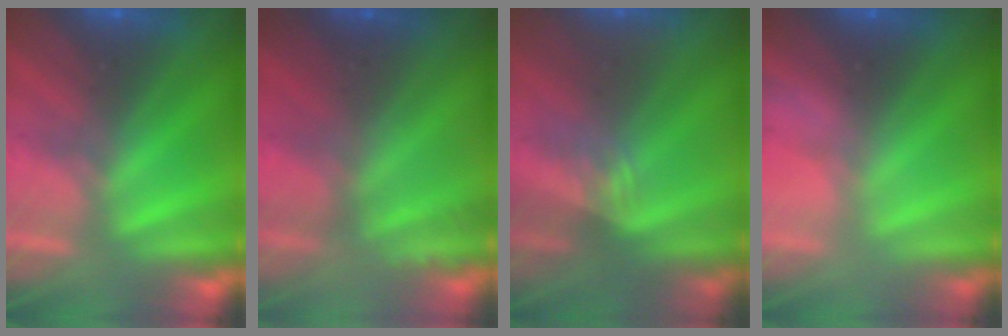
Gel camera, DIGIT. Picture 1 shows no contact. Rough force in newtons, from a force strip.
{"total": 2.2}
{"total": 3.0}
{"total": 2.8}